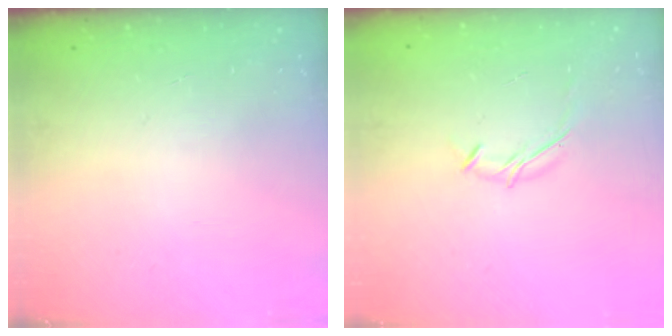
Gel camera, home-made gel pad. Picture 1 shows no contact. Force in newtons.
{"total": 6.3, "press": 6.2, "slide": 1.5}